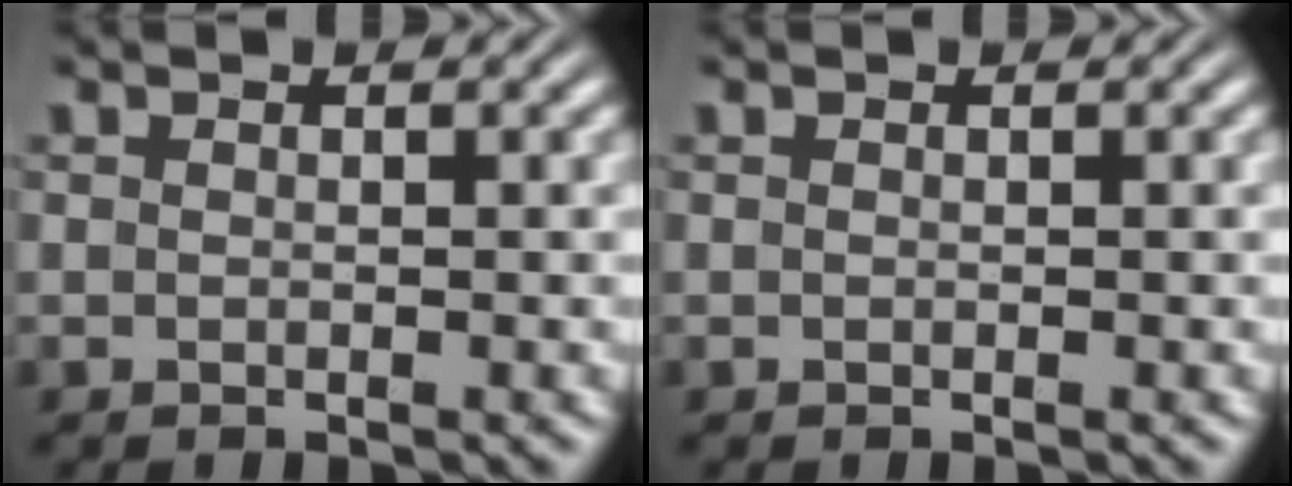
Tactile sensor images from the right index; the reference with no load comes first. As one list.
[{"total": 0.0}]